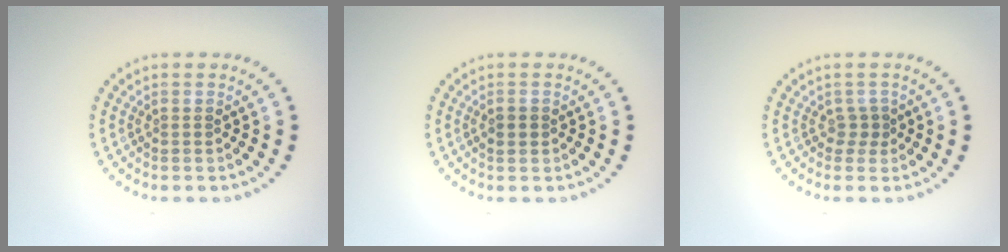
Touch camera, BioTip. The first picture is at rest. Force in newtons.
{"total": 1.0, "press": 1.0, "slide": 0.1}
{"total": 1.1, "press": 0.8, "slide": 0.8}